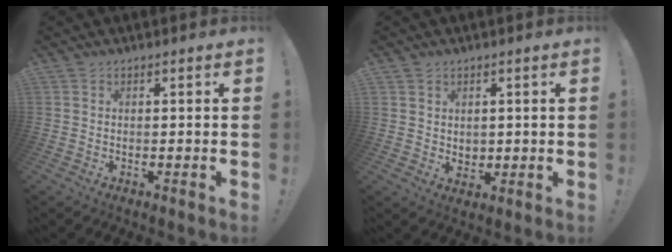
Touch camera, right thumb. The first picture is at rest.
{"total": 3.6, "force": [2.2, 2.8, 0.2], "torque": [0.003, -0.015, 0.041]}